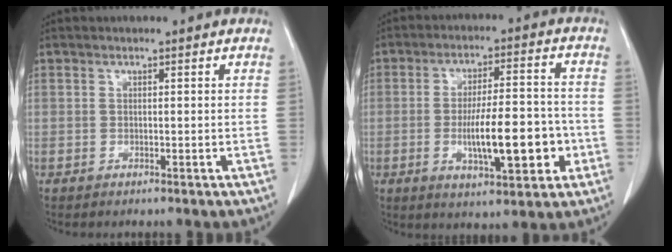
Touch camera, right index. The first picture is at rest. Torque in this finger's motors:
{"motor_torque": [0.56, -0.16, 0.65, 0.19]}